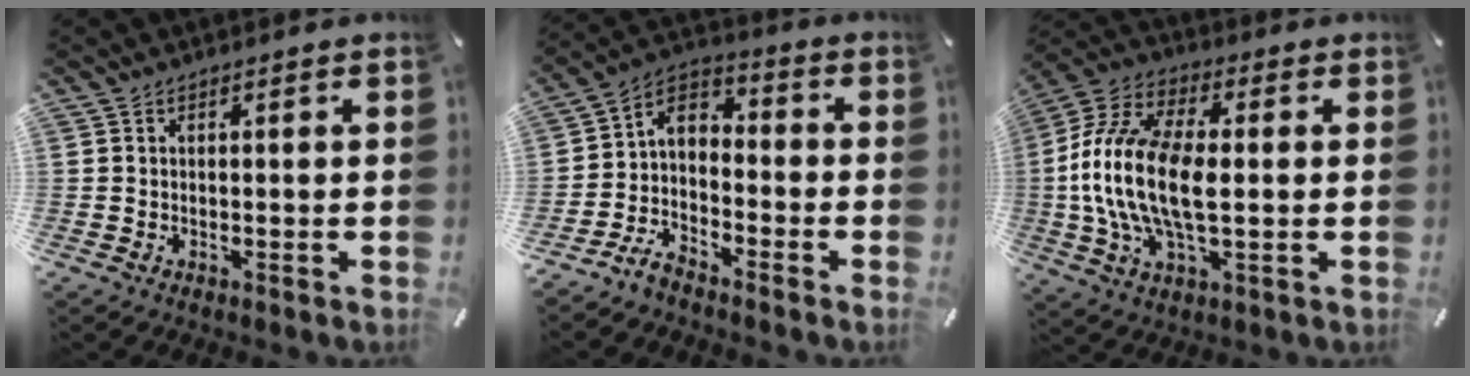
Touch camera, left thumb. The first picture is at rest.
{"total": 5.8, "force": [-4.5, 3.1, 2.0], "torque": [-0.050, 0.011, -0.095]}
{"total": 16.9, "force": [-0.7, 8.7, 14.5], "torque": [-0.312, -0.004, -0.013]}